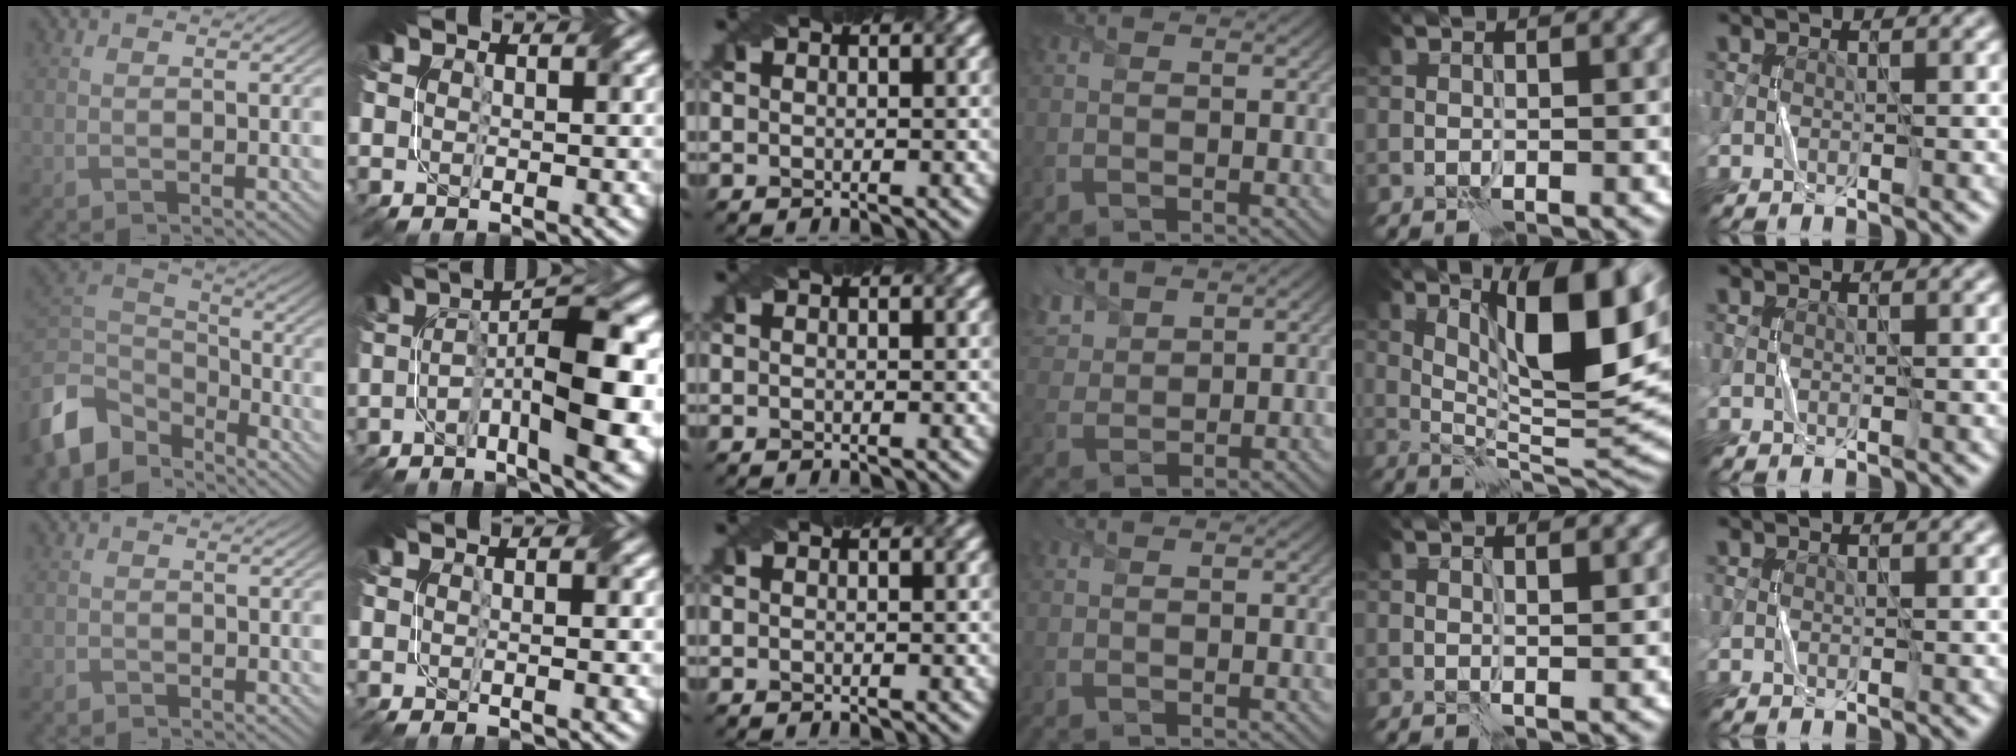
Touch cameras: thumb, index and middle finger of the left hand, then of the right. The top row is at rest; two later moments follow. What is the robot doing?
{"motion": "fold", "object": "napkin"}